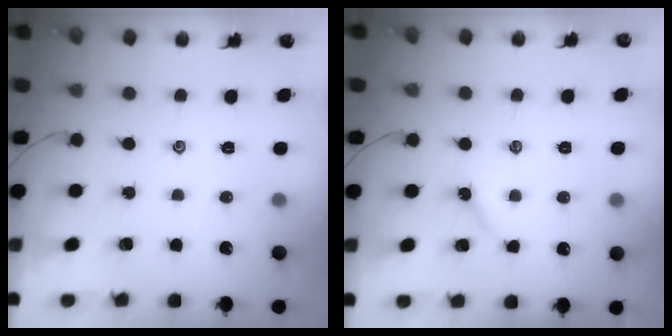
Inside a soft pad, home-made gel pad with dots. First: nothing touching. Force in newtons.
{"total": 2.3, "press": 2.3, "slide": 0.3}